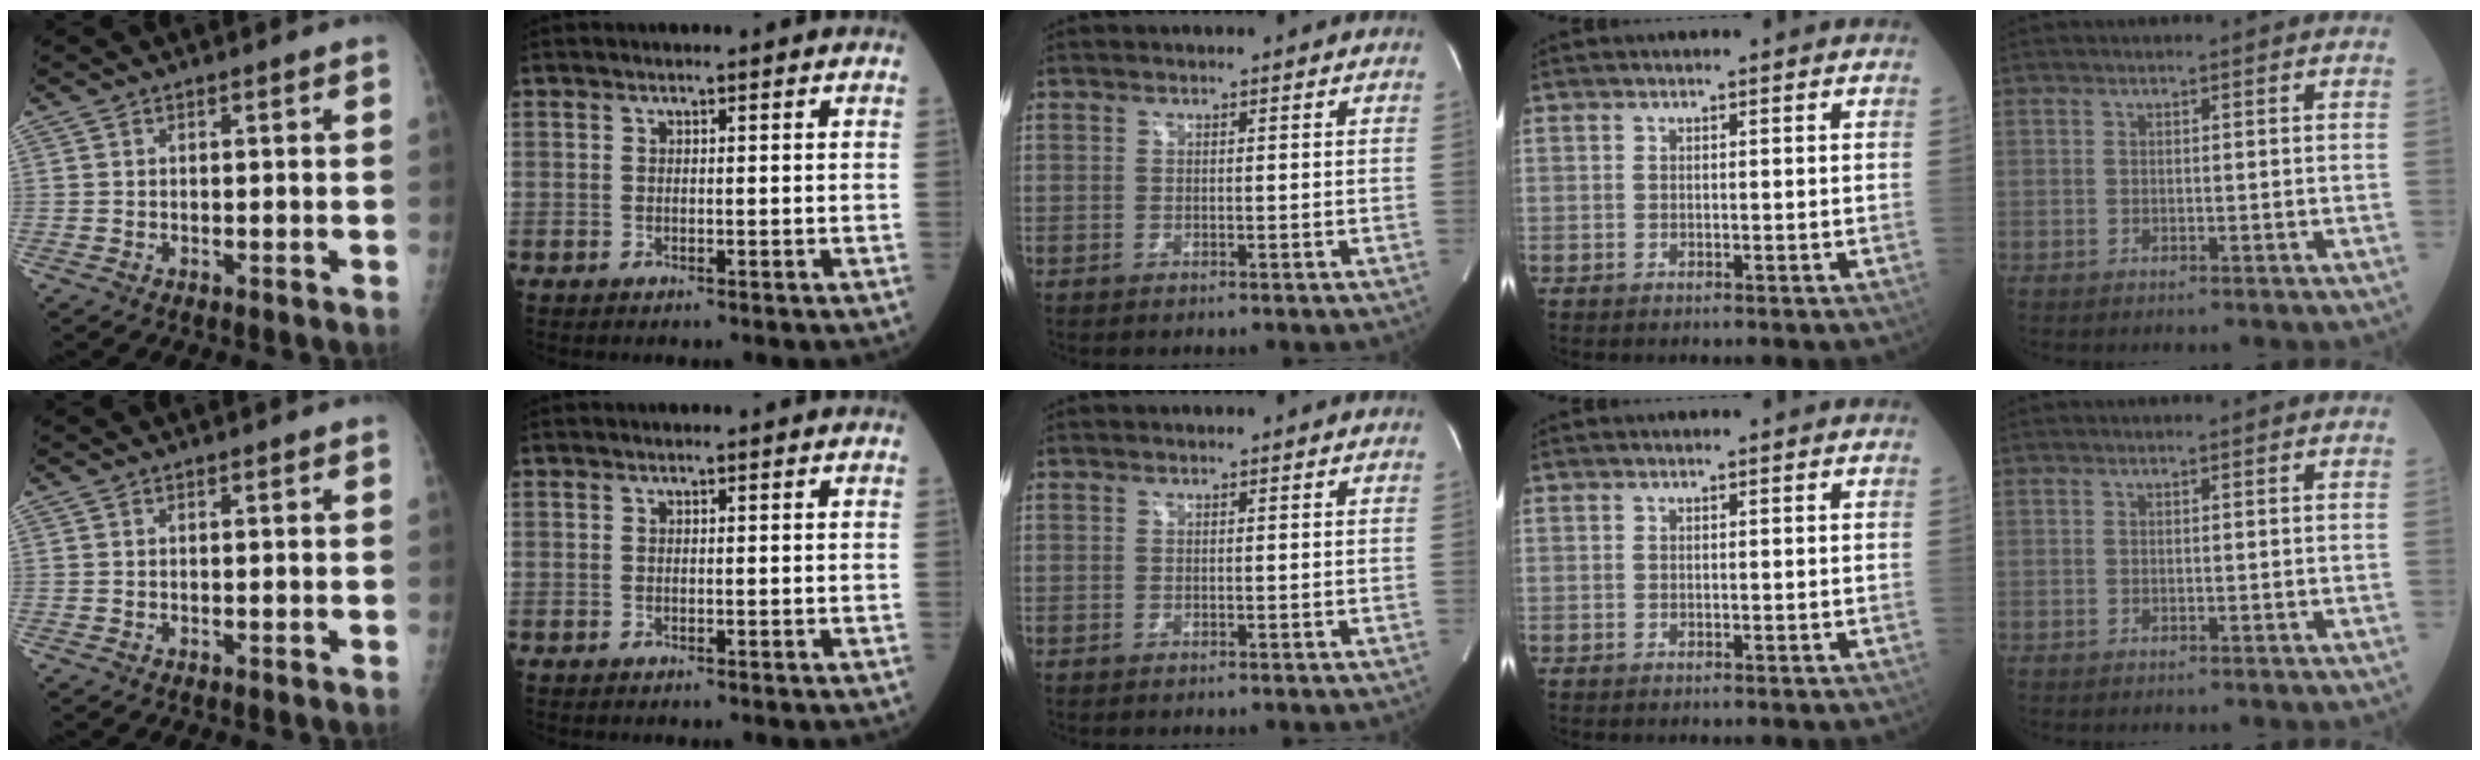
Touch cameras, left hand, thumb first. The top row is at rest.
{}